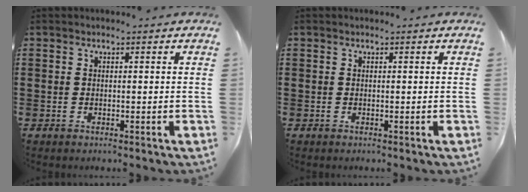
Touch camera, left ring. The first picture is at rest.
{"total": 0.0}